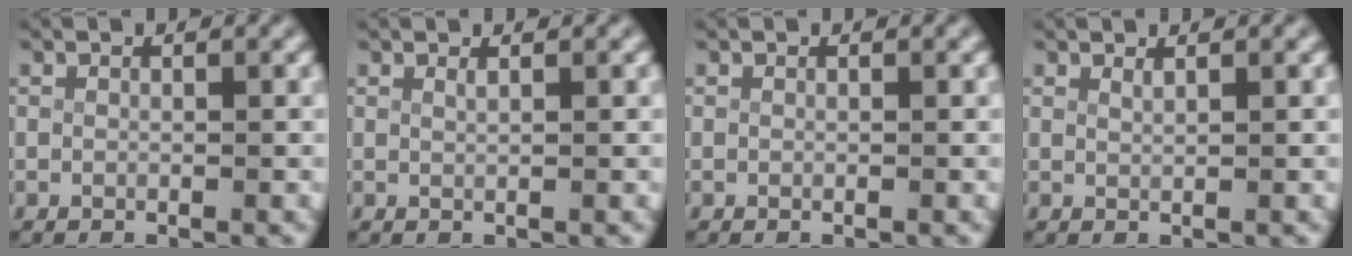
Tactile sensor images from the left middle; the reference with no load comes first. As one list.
[{"total": 0.5, "force": [0.3, -0.4, 0.3], "torque": [-0.009, -0.006, 0.011]}, {"total": 0.0}, {"total": 0.7, "force": [0.6, -0.4, 0.2], "torque": [-0.006, -0.006, 0.016]}]